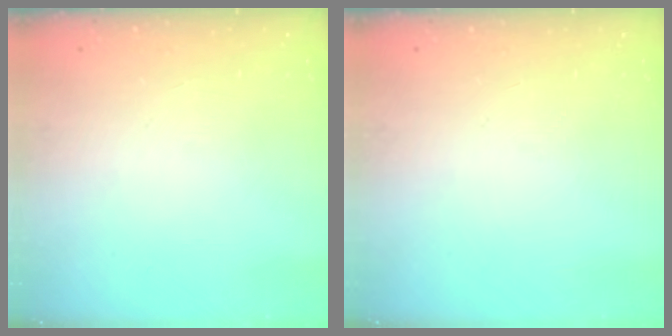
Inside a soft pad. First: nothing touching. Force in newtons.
{"total": 0.0}